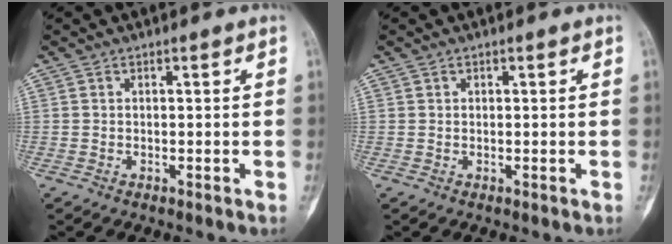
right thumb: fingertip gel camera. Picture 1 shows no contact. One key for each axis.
{"total": 0.0}